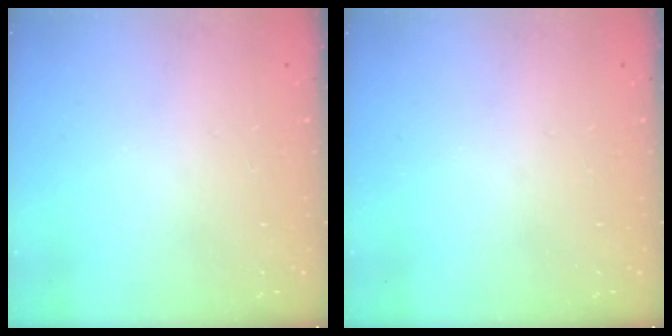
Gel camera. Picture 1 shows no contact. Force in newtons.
{"total": 0.0}